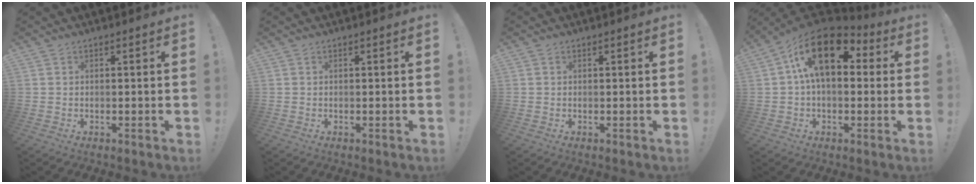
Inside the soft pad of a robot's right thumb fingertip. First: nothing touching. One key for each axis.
{"total": 0.0}
{"total": 0.0}
{"total": 18.0, "fx": 6.1, "fy": 9.6, "fz": 13.9, "tx": -0.236, "ty": -0.015, "tz": 0.108}